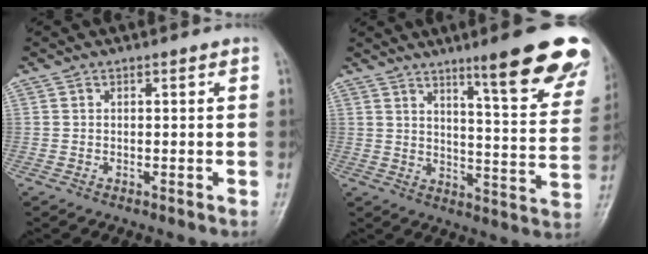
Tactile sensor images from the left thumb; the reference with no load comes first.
{"total": 19.3, "force": [12.3, 2.9, 14.6], "torque": [-0.153, -0.064, 0.163]}